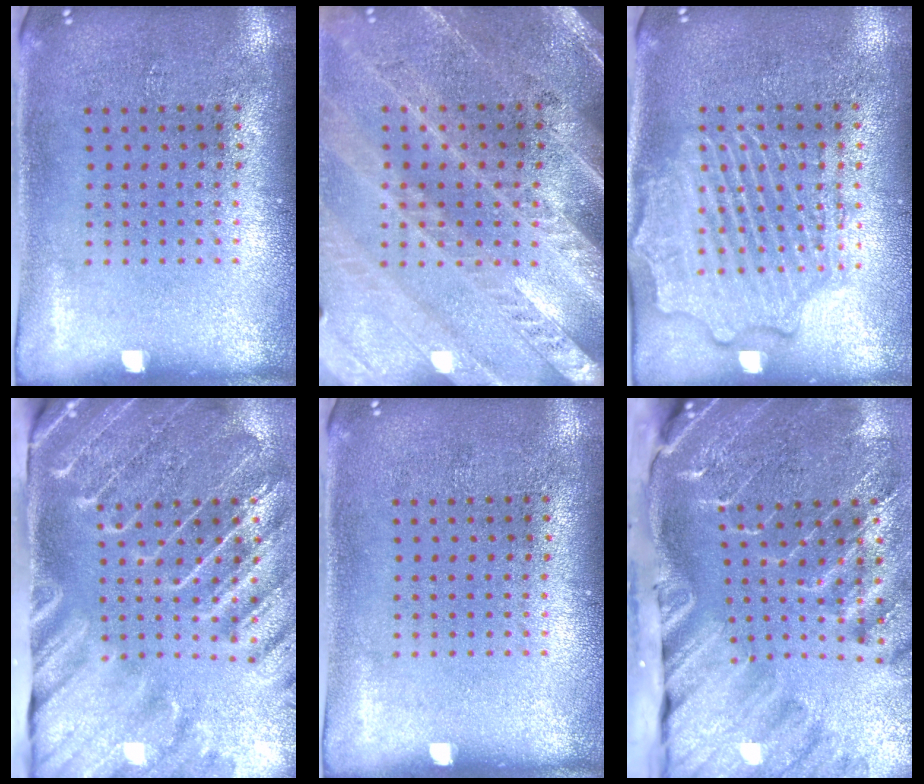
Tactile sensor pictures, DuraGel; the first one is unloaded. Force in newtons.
{"total": 2.9, "press": 2.7, "slide": 1.1}
{"total": 2.2, "press": 2.2, "slide": 0.2}
{"total": 4.2, "press": 3.4, "slide": 2.4}
{"total": 0.0}
{"total": 4.2, "press": 3.2, "slide": 2.8}